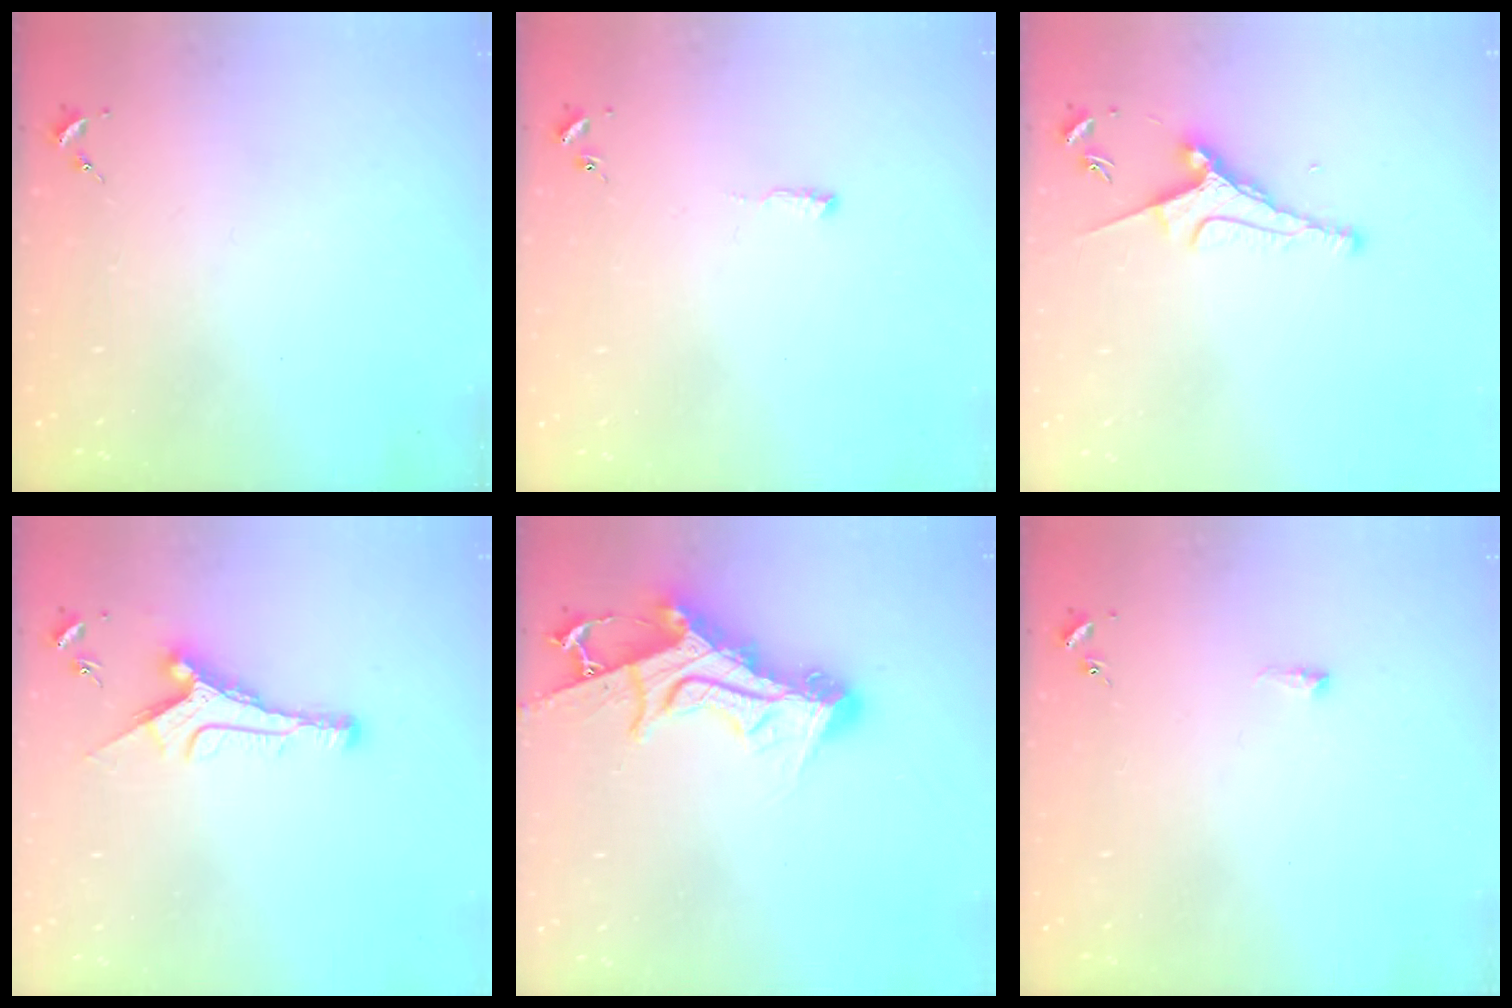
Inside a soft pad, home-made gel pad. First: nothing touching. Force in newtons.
{"total": 4.1, "press": 4.1, "slide": 0.5}
{"total": 8.3, "press": 8.2, "slide": 1.7}
{"total": 10.6, "press": 10.6, "slide": 0.3}
{"total": 15.1, "press": 15.0, "slide": 1.3}
{"total": 5.6, "press": 5.6, "slide": 0.9}